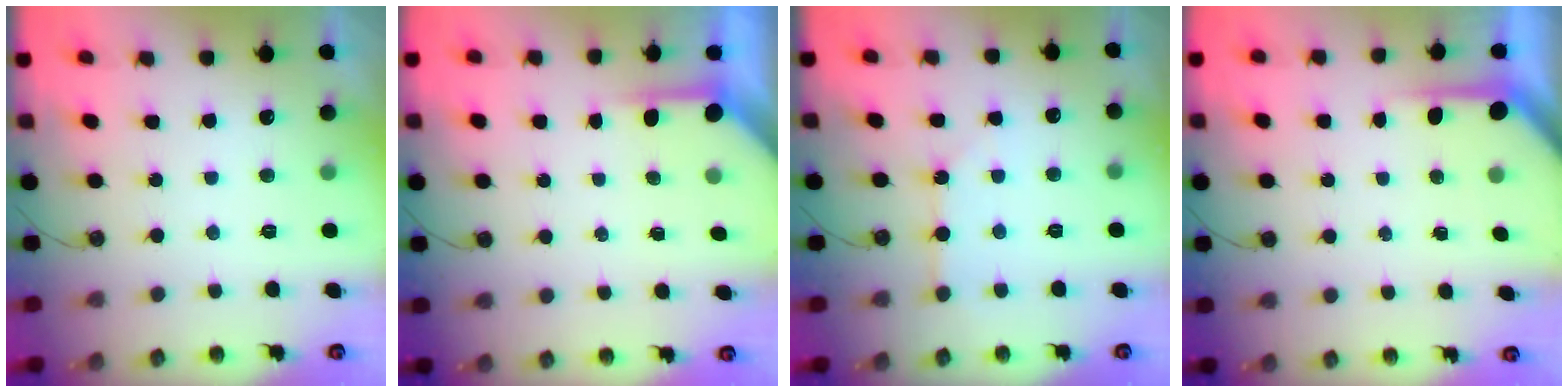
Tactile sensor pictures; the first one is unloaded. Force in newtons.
{"total": 3.9, "press": 3.9, "slide": 0.3}
{"total": 2.1, "press": 2.1, "slide": 0.3}
{"total": 3.5, "press": 3.5, "slide": 0.4}